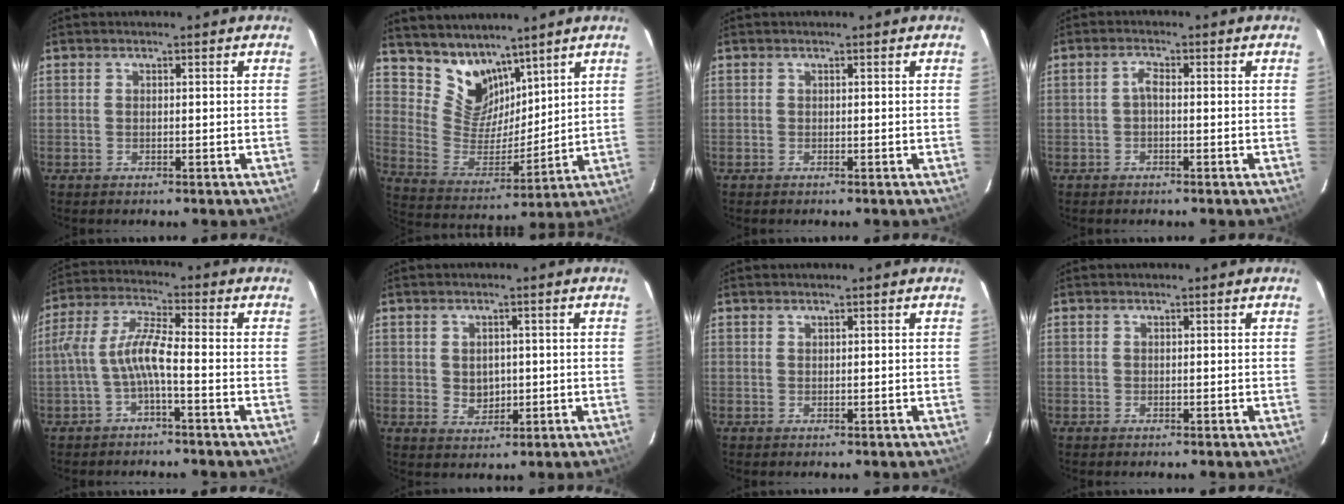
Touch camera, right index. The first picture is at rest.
{"total": 11.3, "force": [8.8, 6.3, 3.3], "torque": [-0.064, 0.000, 0.179]}
{"total": 0.0}
{"total": 1.6, "force": [-0.4, 0.6, 1.4], "torque": [-0.029, 0.008, -0.009]}
{"total": 6.9, "force": [-2.4, 1.0, 6.4], "torque": [-0.154, 0.015, -0.045]}
{"total": 3.8, "force": [0.0, 3.2, 2.0], "torque": [-0.032, -0.001, 0.008]}
{"total": 0.0}
{"total": 0.0}